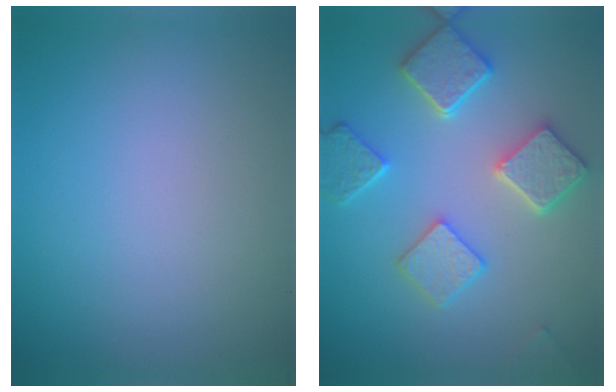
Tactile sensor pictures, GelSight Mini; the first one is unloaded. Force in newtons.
{"total": 4.8, "press": 4.5, "slide": 1.6}